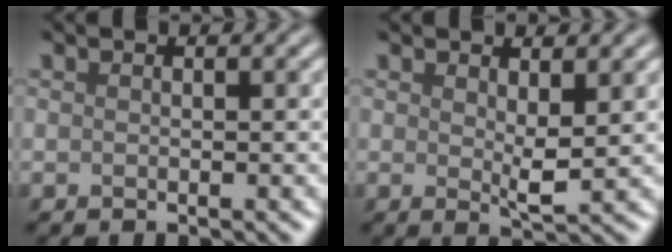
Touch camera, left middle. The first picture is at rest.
{"total": 2.1, "force": [0.8, 0.4, 1.9], "torque": [-0.040, -0.009, 0.014]}